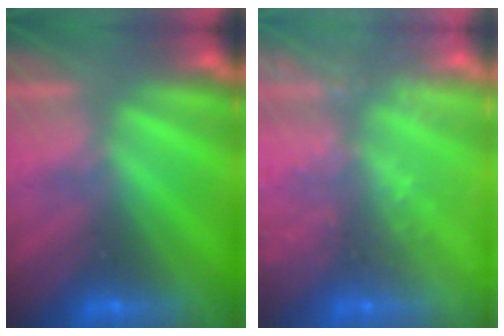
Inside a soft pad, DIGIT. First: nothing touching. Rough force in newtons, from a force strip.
{"total": 6.9}